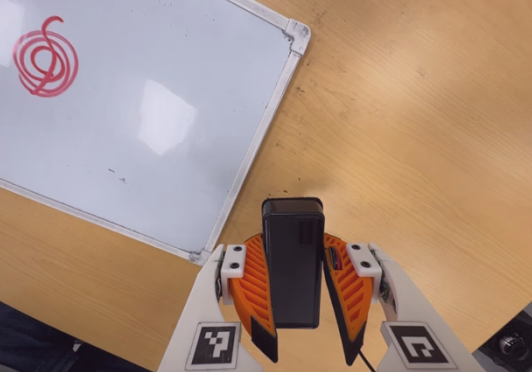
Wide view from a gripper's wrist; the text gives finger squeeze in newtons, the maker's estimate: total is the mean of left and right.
{"total": 11.7, "left": 9.2, "right": 14.2}